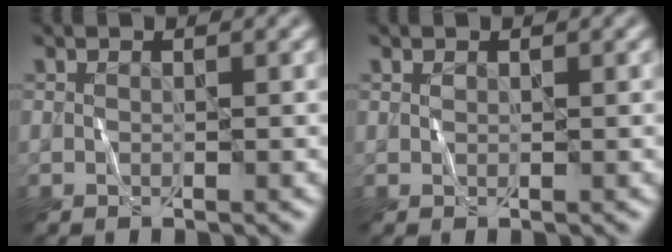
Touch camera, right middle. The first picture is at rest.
{"total": 0.0}